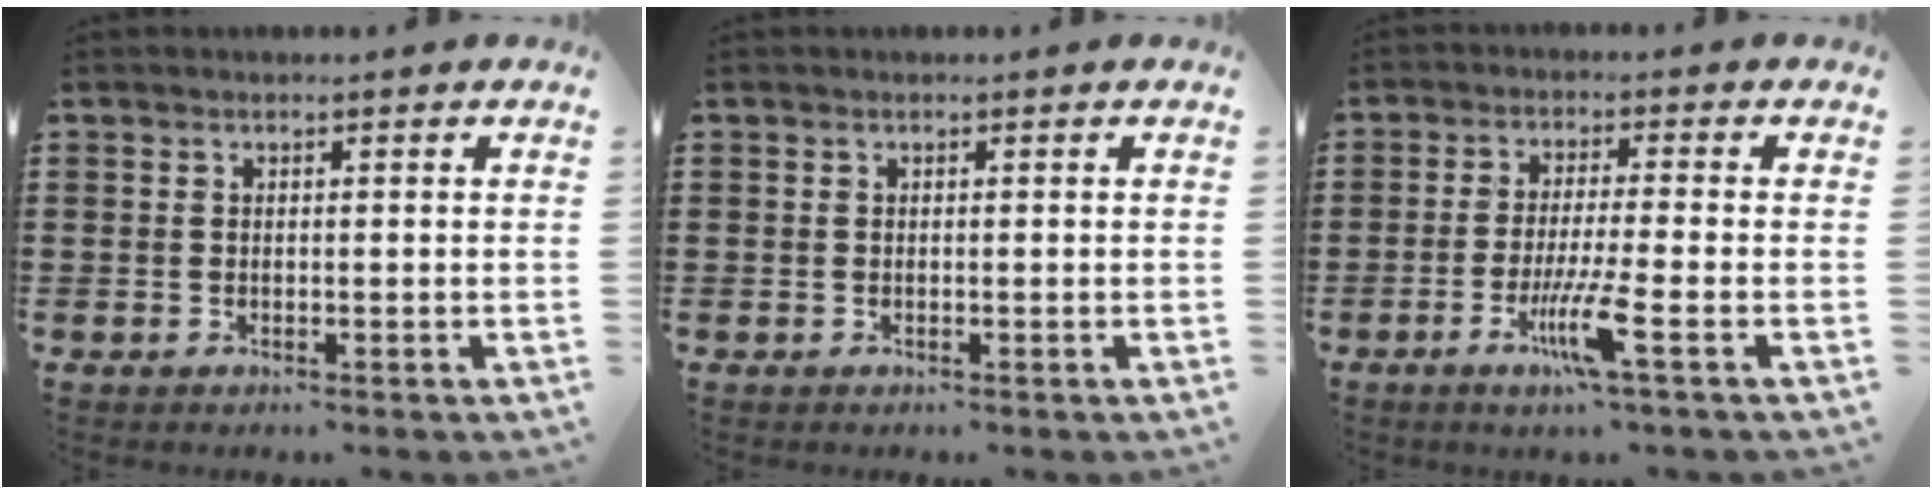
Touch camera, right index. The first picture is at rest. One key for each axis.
{"total": 0.0}
{"total": 7.0, "fx": -3.1, "fy": 0.1, "fz": 6.3, "tx": -0.122, "ty": -0.016, "tz": -0.056}